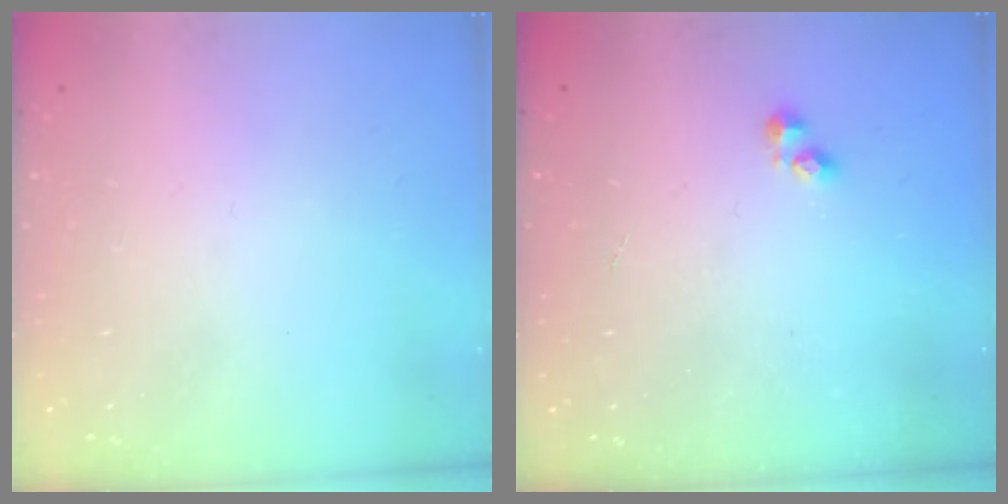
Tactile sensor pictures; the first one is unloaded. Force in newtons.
{"total": 2.3, "press": 2.2, "slide": 0.3}